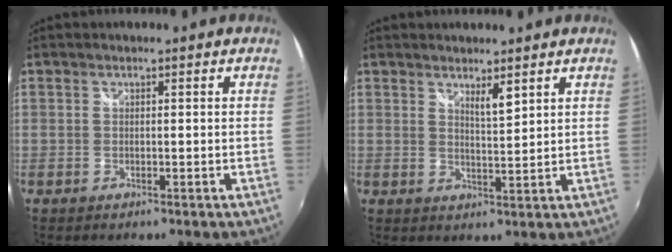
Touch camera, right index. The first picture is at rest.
{"total": 3.3, "force": [2.4, 0.4, 2.3], "torque": [-0.037, -0.005, 0.038]}